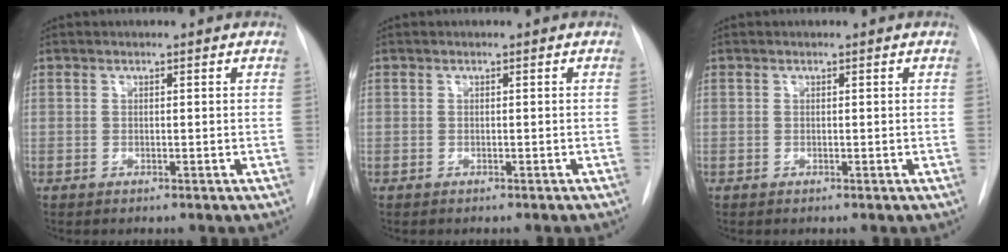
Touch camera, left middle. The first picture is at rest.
{"total": 1.0, "force": [-1.0, 0.1, 0.4], "torque": [-0.007, 0.000, -0.013]}
{"total": 0.0}